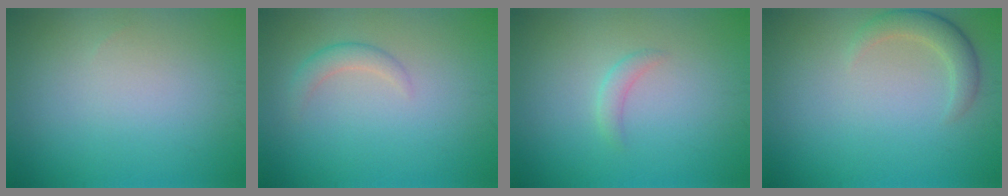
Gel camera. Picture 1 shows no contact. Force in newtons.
{"total": 1.6, "press": 1.6, "slide": 0.1}
{"total": 1.2, "press": 1.1, "slide": 0.0}
{"total": 2.6, "press": 2.6, "slide": 0.1}